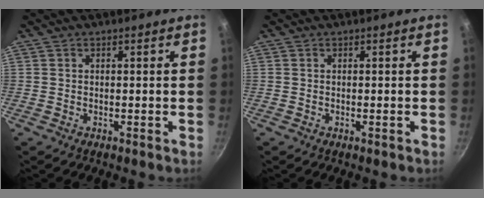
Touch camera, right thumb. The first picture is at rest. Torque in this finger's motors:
{"motor_torque": [0.24, 0.06, 0.29, -0.04, 0.06]}